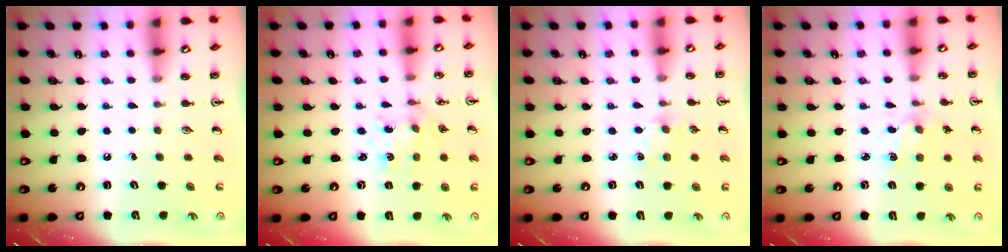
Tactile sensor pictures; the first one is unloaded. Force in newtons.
{"total": 1.9, "press": 1.8, "slide": 0.8}
{"total": 3.1, "press": 3.1, "slide": 0.5}
{"total": 2.4, "press": 2.3, "slide": 0.4}